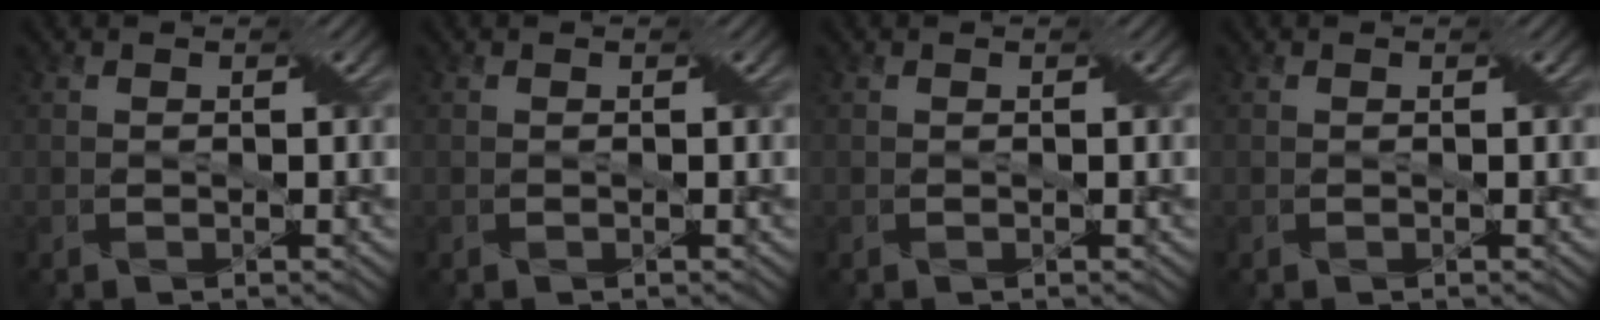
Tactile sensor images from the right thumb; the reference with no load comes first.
{"total": 0.0}
{"total": 0.0}
{"total": 0.0}